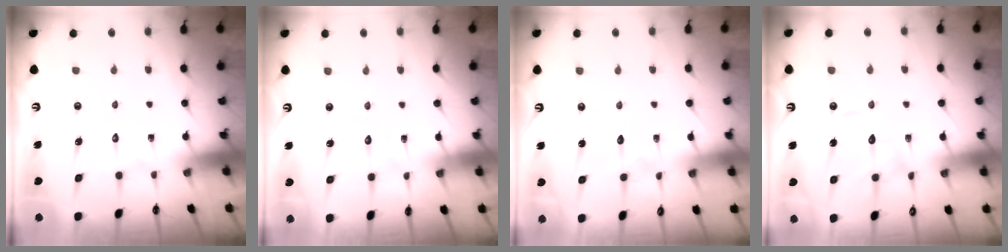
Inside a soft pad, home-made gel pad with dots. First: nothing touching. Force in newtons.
{"total": 2.6, "press": 2.6, "slide": 0.3}
{"total": 5.8, "press": 5.7, "slide": 0.5}
{"total": 9.5, "press": 9.5, "slide": 0.8}